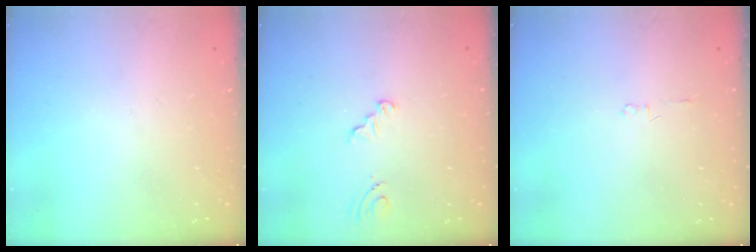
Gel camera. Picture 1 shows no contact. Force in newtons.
{"total": 4.4, "press": 1.7, "slide": 4.0}
{"total": 1.2, "press": 1.2, "slide": 0.3}